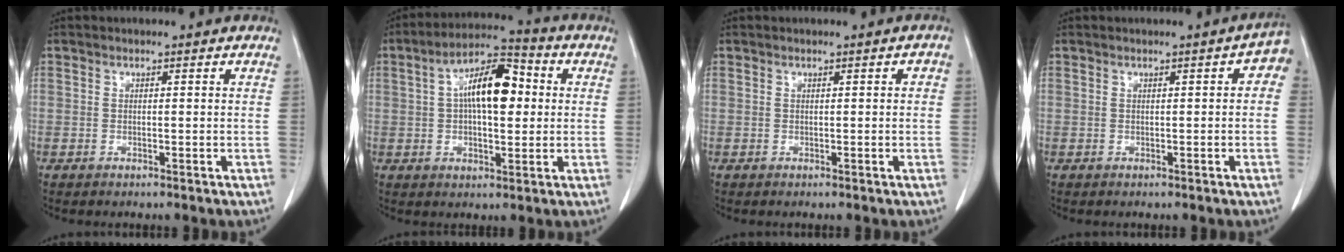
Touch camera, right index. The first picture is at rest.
{"total": 11.4, "force": [1.8, 4.3, 10.4], "torque": [-0.188, 0.028, 0.024]}
{"total": 1.0, "force": [0.1, 0.2, 1.0], "torque": [-0.012, 0.004, 0.003]}
{"total": 2.7, "force": [0.7, 0.8, 2.5], "torque": [-0.022, 0.011, 0.004]}